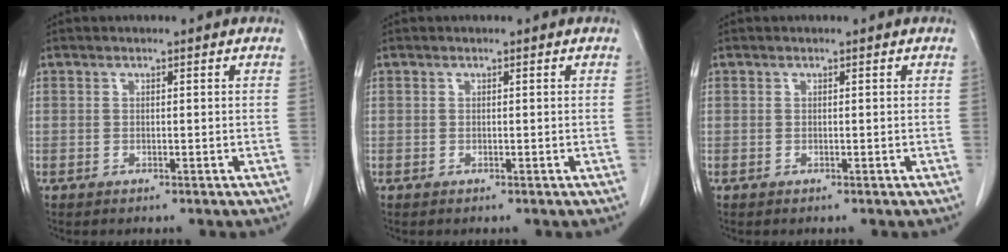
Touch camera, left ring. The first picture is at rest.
{"total": 0.0}
{"total": 0.0}